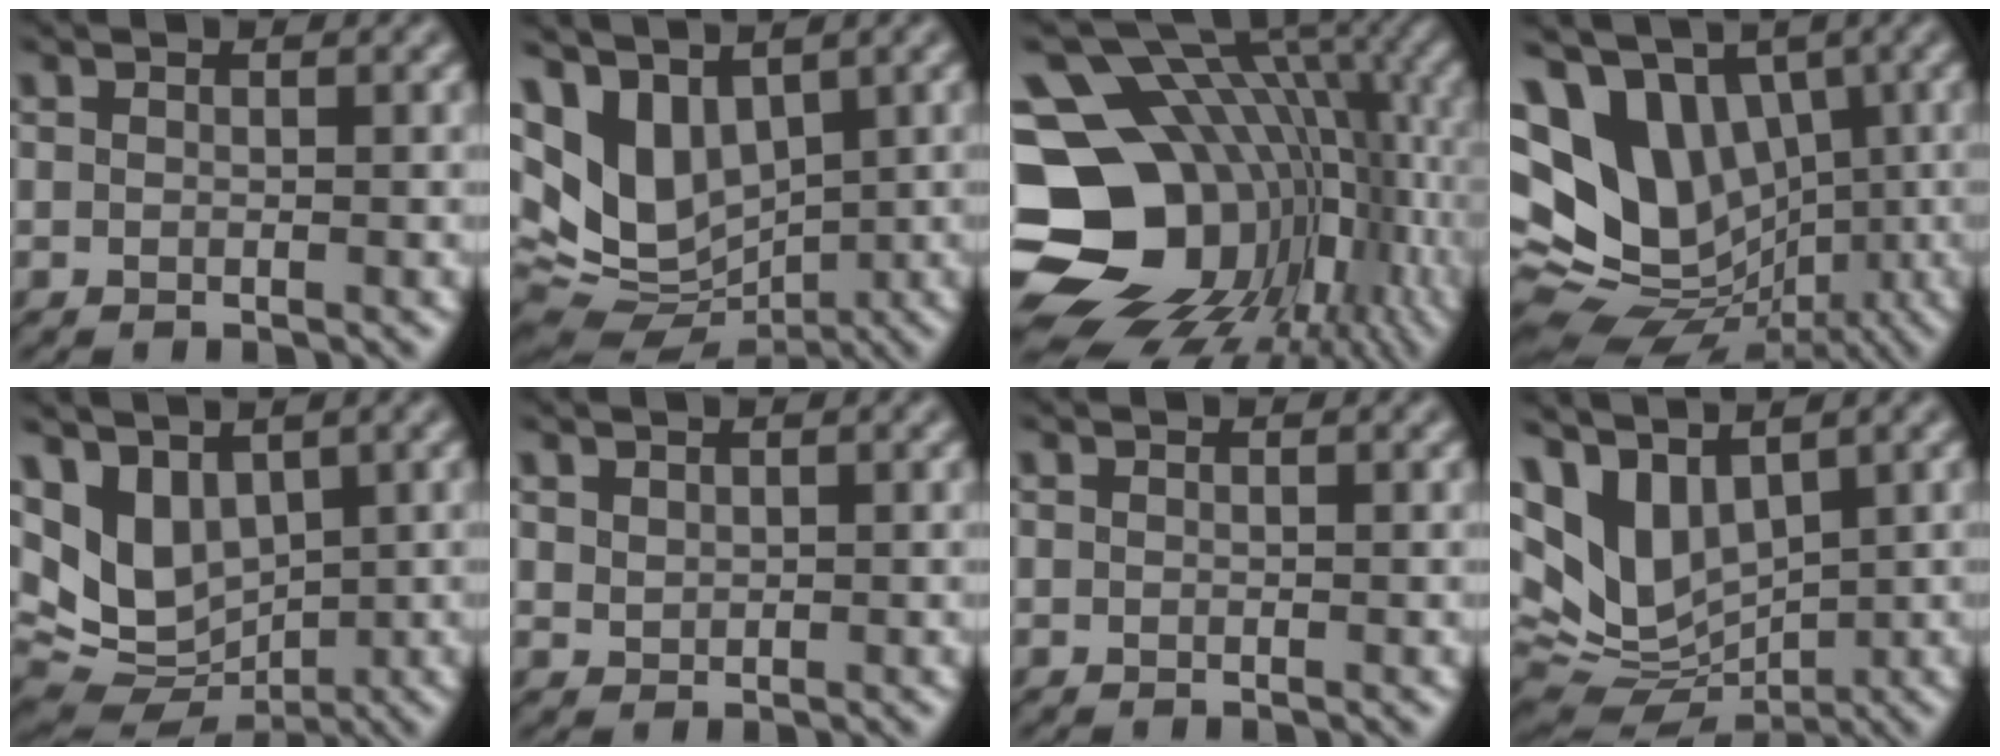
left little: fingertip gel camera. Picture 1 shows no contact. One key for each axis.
{"total": 8.4, "fx": 2.3, "fy": 5.5, "fz": 5.9, "tx": -0.121, "ty": -0.006, "tz": 0.059}
{"total": 19.1, "fx": -3.6, "fy": 14.5, "fz": 11.8, "tx": -0.221, "ty": -0.009, "tz": -0.038}
{"total": 12.3, "fx": 1.8, "fy": 9.5, "fz": 7.7, "tx": -0.151, "ty": -0.009, "tz": 0.041}
{"total": 6.7, "fx": 2.1, "fy": 4.7, "fz": 4.3, "tx": -0.088, "ty": -0.012, "tz": 0.048}
{"total": 0.7, "fx": 0.5, "fy": 0.5, "fz": 0.2, "tx": -0.007, "ty": -0.003, "tz": 0.015}
{"total": 0.0}
{"total": 8.2, "fx": 2.7, "fy": 5.0, "fz": 6.0, "tx": -0.134, "ty": -0.008, "tz": 0.060}